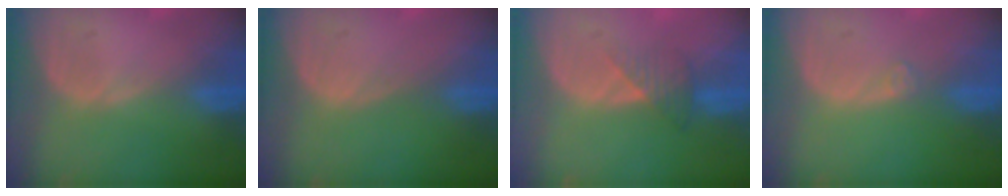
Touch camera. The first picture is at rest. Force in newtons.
{"total": 0.0}
{"total": 3.3, "press": 3.0, "slide": 1.2}
{"total": 0.9, "press": 0.8, "slide": 0.2}